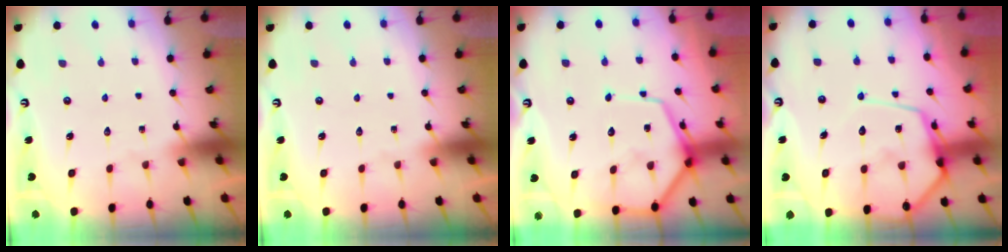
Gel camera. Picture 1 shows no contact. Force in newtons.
{"total": 0.0}
{"total": 10.6, "press": 10.5, "slide": 1.2}
{"total": 14.5, "press": 14.4, "slide": 1.6}